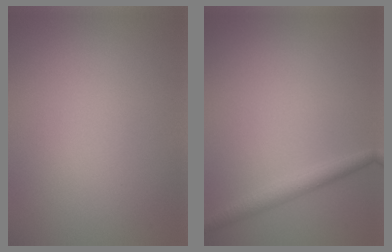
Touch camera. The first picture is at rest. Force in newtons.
{"total": 2.1, "press": 2.1, "slide": 0.1}